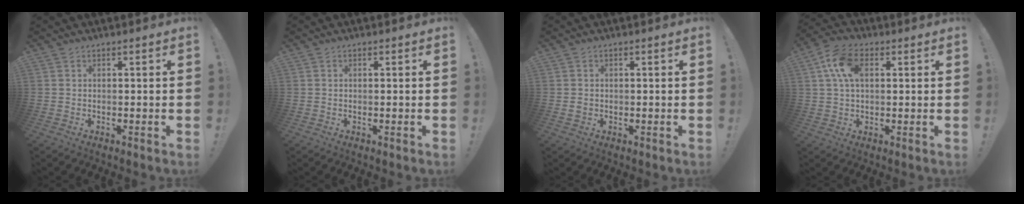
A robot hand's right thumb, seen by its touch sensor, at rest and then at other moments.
{"total": 0.0}
{"total": 1.3, "force": [0.3, 1.2, 0.5], "torque": [-0.001, 0.001, 0.004]}
{"total": 11.1, "force": [3.2, 6.9, 8.0], "torque": [-0.151, 0.007, 0.060]}